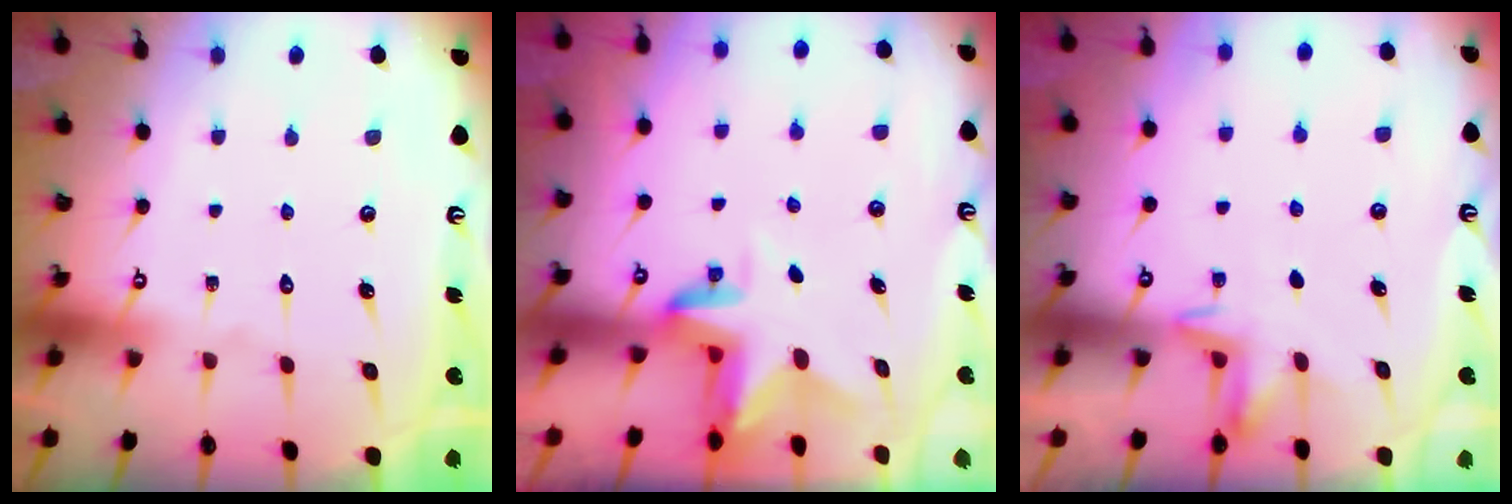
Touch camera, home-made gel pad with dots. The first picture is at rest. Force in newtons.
{"total": 3.3, "press": 3.2, "slide": 0.3}
{"total": 4.2, "press": 4.0, "slide": 1.0}